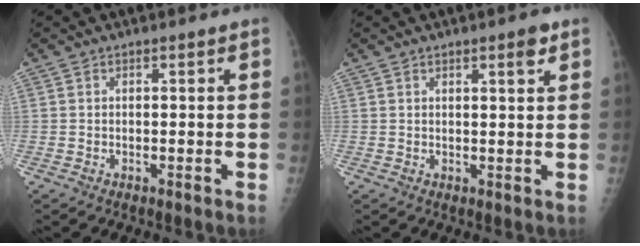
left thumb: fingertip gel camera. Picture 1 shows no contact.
{"total": 2.7, "force": [1.6, 0.5, 2.1], "torque": [-0.025, -0.009, 0.022]}